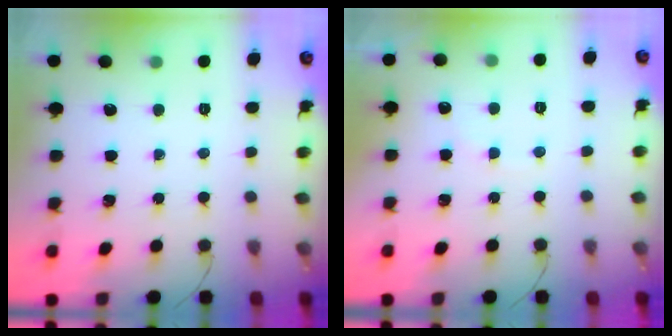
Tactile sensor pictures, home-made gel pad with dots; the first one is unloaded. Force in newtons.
{"total": 5.7, "press": 5.7, "slide": 1.0}